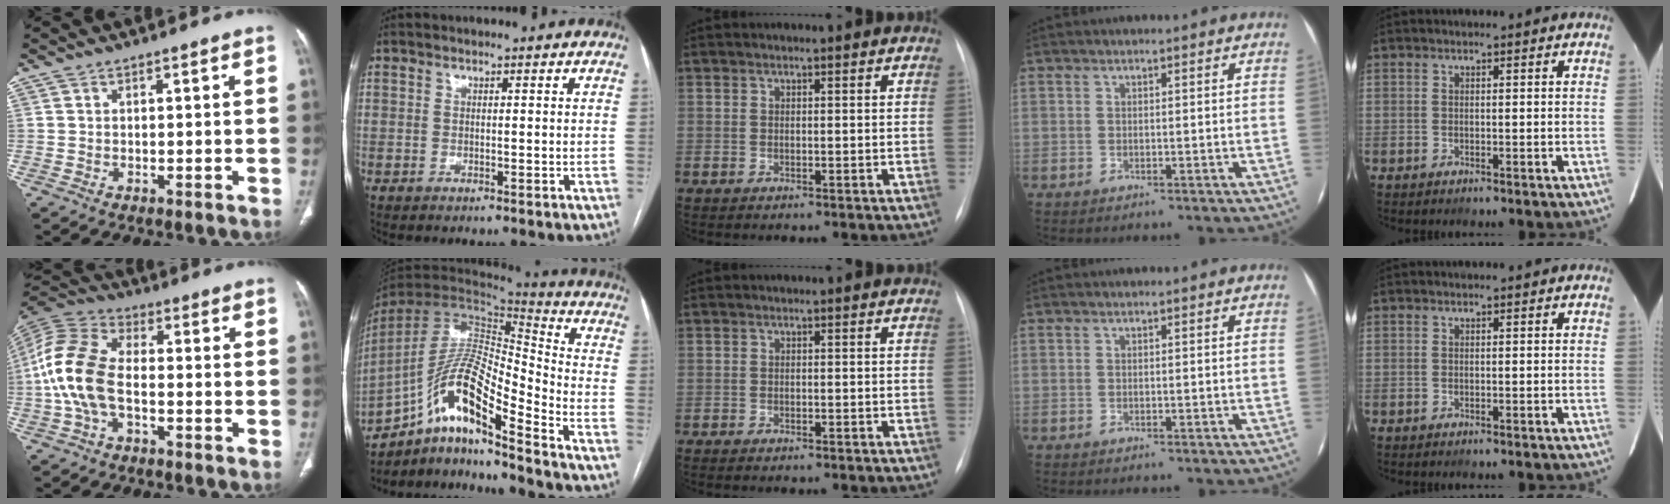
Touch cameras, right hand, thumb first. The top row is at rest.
{"thumb": {"total": 13.6, "force": [-2.2, 7.9, 10.8], "torque": [-0.241, 0.032, -0.048]}, "index": {"total": 16.7, "force": [-10.9, 2.0, 12.6], "torque": [-0.255, 0.007, -0.196]}, "middle": {"total": 2.0, "force": [-1.7, 0.4, 1.0], "torque": [-0.018, -0.005, -0.017]}}